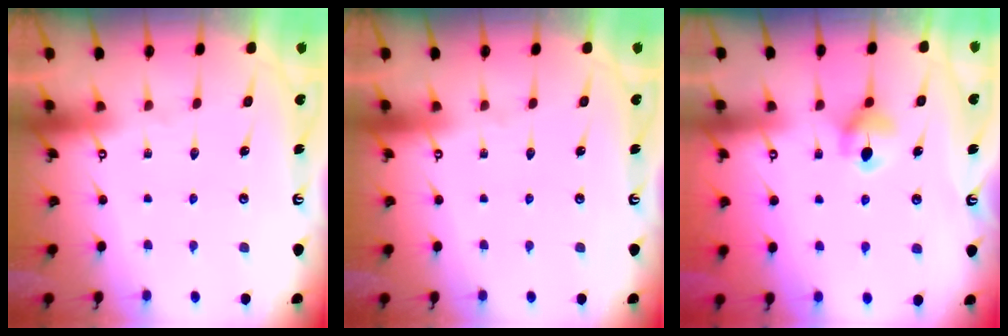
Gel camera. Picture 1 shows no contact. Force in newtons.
{"total": 0.0}
{"total": 5.9, "press": 5.9, "slide": 0.7}